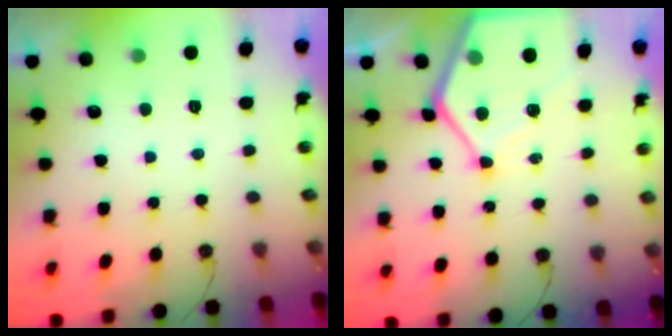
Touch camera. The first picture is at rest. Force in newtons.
{"total": 14.9, "press": 14.8, "slide": 1.3}